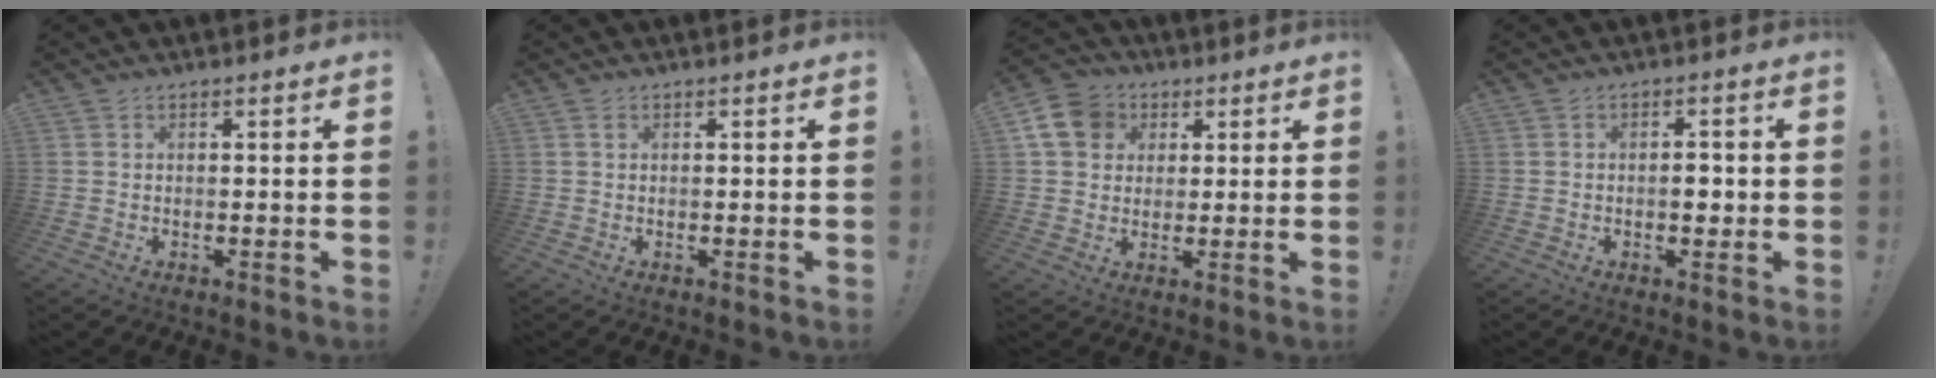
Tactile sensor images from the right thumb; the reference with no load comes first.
{"total": 0.8, "force": [0.4, 0.4, 0.6], "torque": [-0.005, -0.002, 0.006]}
{"total": 11.3, "force": [3.6, 9.7, 4.7], "torque": [-0.074, -0.008, 0.074]}
{"total": 3.4, "force": [-0.8, 2.0, 2.6], "torque": [-0.023, -0.001, -0.019]}